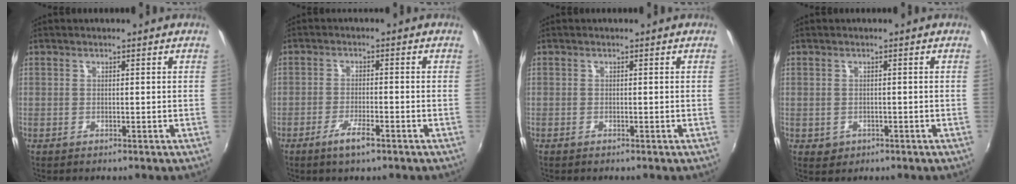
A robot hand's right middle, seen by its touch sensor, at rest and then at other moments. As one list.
[{"total": 4.4, "force": [-2.9, 0.8, 3.2], "torque": [-0.074, -0.007, -0.054]}, {"total": 0.0}, {"total": 2.1, "force": [-0.6, 1.8, 0.8], "torque": [-0.016, -0.003, -0.006]}]